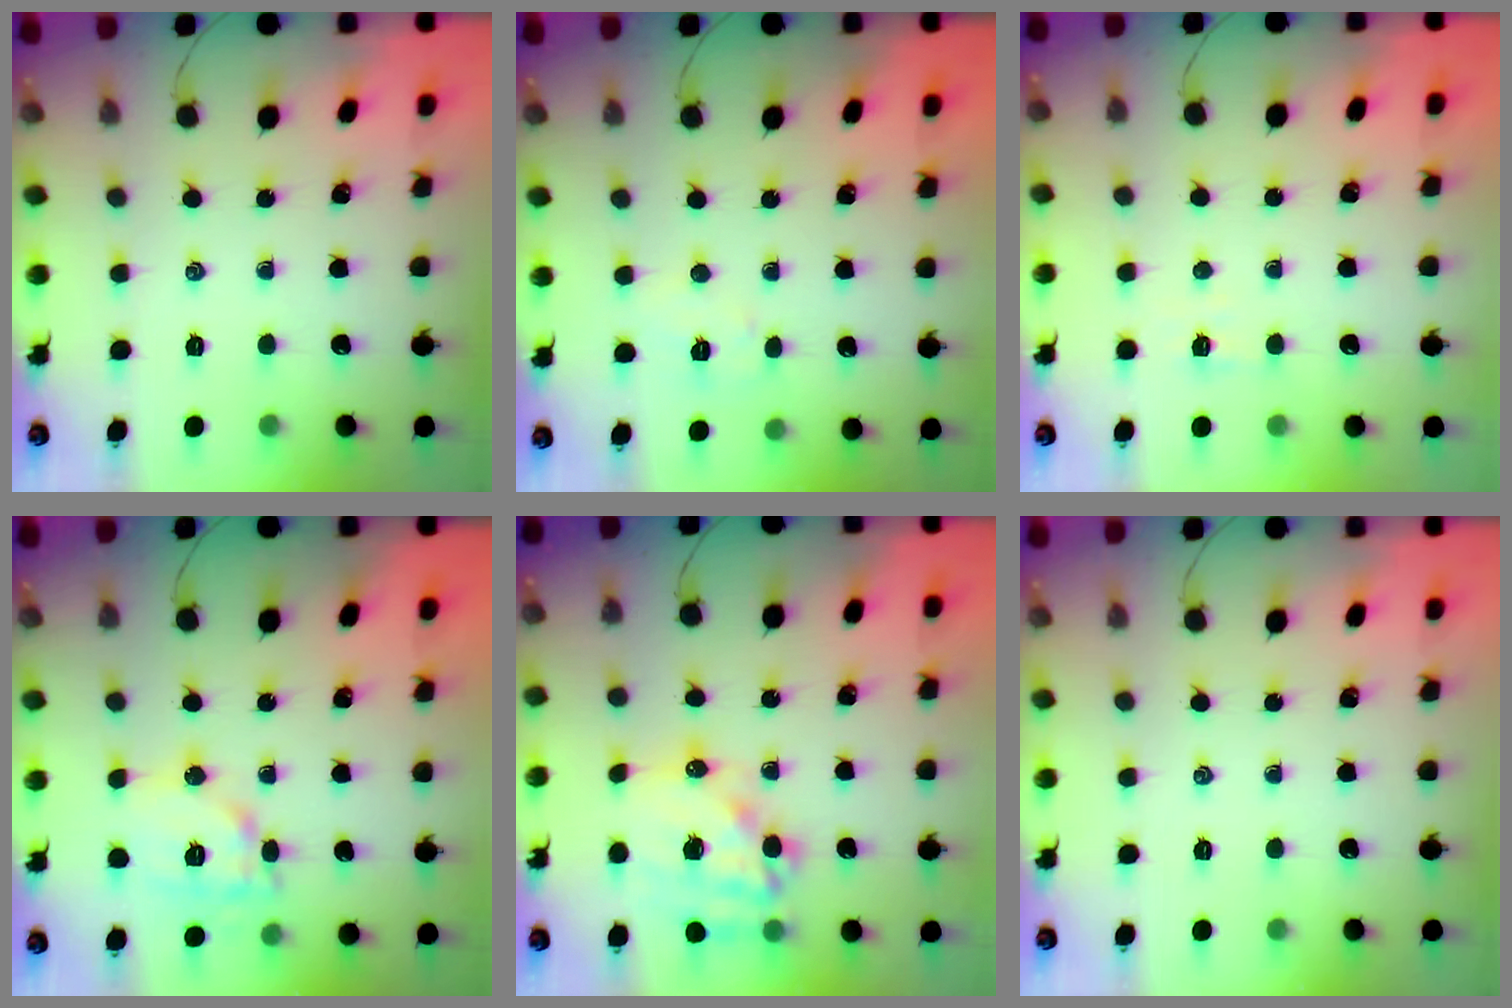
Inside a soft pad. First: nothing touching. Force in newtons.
{"total": 4.0, "press": 3.9, "slide": 0.9}
{"total": 2.2, "press": 2.0, "slide": 0.8}
{"total": 12.9, "press": 12.9, "slide": 0.7}
{"total": 15.2, "press": 14.8, "slide": 3.5}
{"total": 0.0}